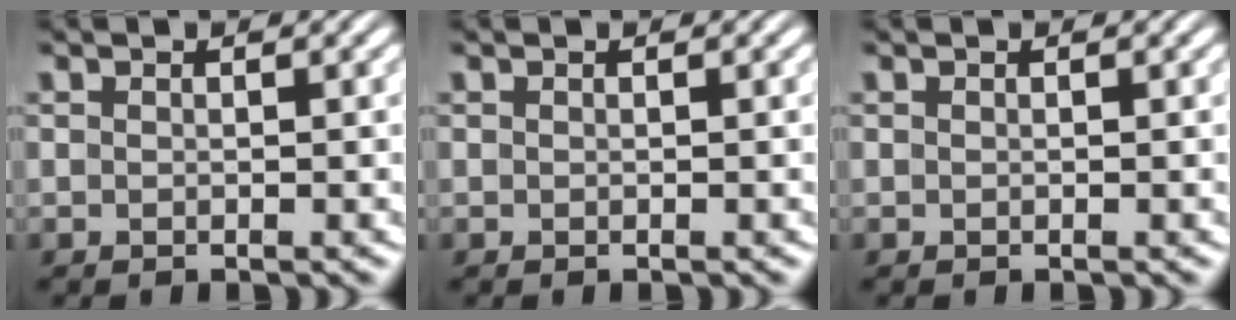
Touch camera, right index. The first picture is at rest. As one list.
[{"total": 0.0}, {"total": 0.0}]